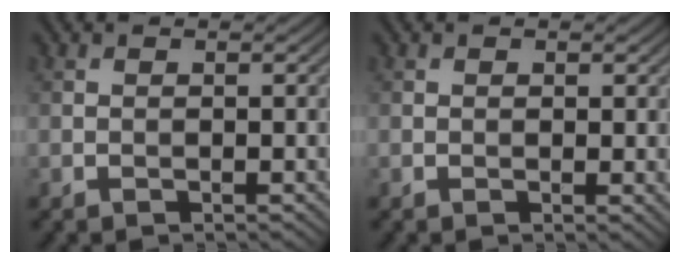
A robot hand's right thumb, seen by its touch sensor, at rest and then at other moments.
{"total": 1.0, "force": [0.3, 0.5, 0.8], "torque": [-0.008, -0.006, 0.006]}